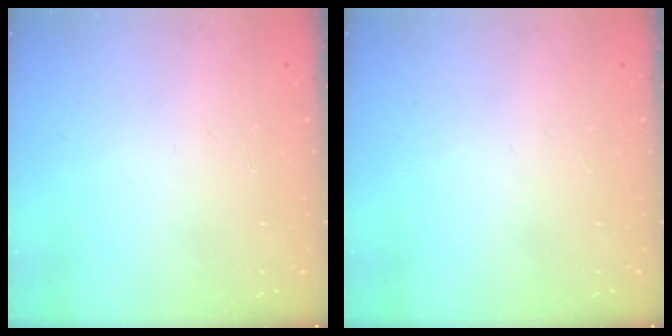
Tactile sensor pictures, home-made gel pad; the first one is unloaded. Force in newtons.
{"total": 0.0}